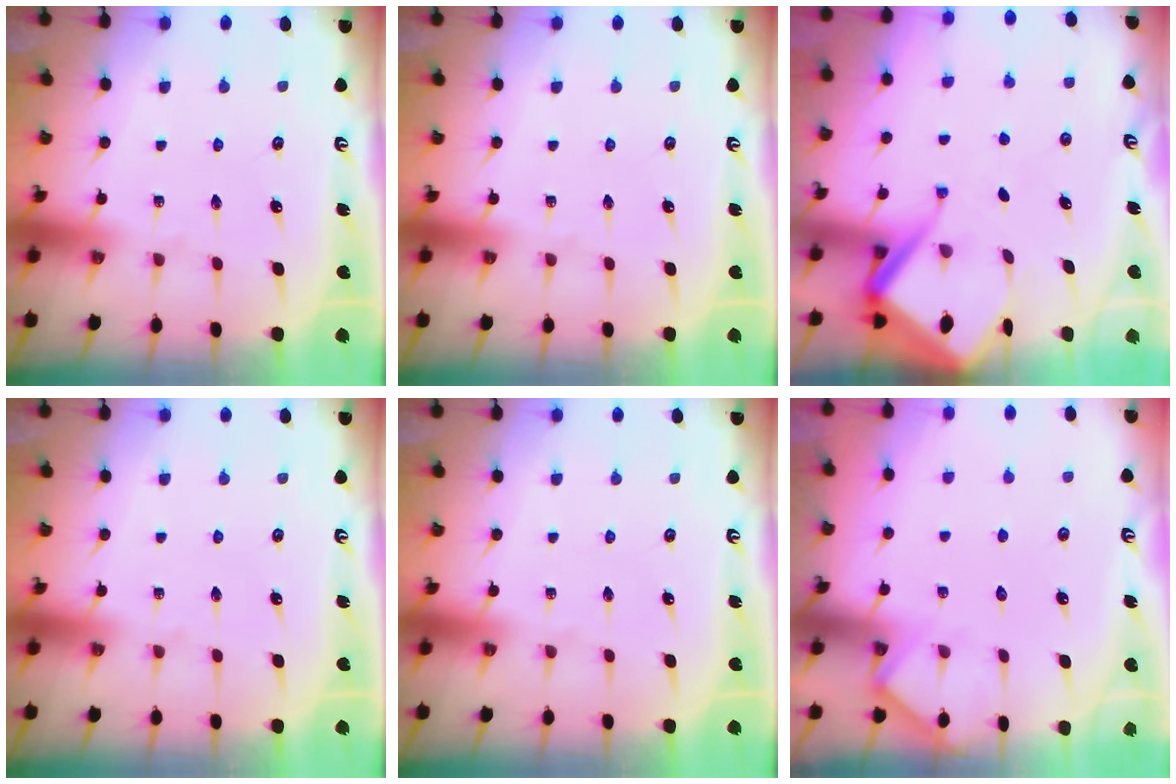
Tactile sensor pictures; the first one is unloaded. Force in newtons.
{"total": 0.0}
{"total": 8.5, "press": 8.5, "slide": 0.8}
{"total": 0.0}
{"total": 0.0}
{"total": 6.1, "press": 6.0, "slide": 0.8}